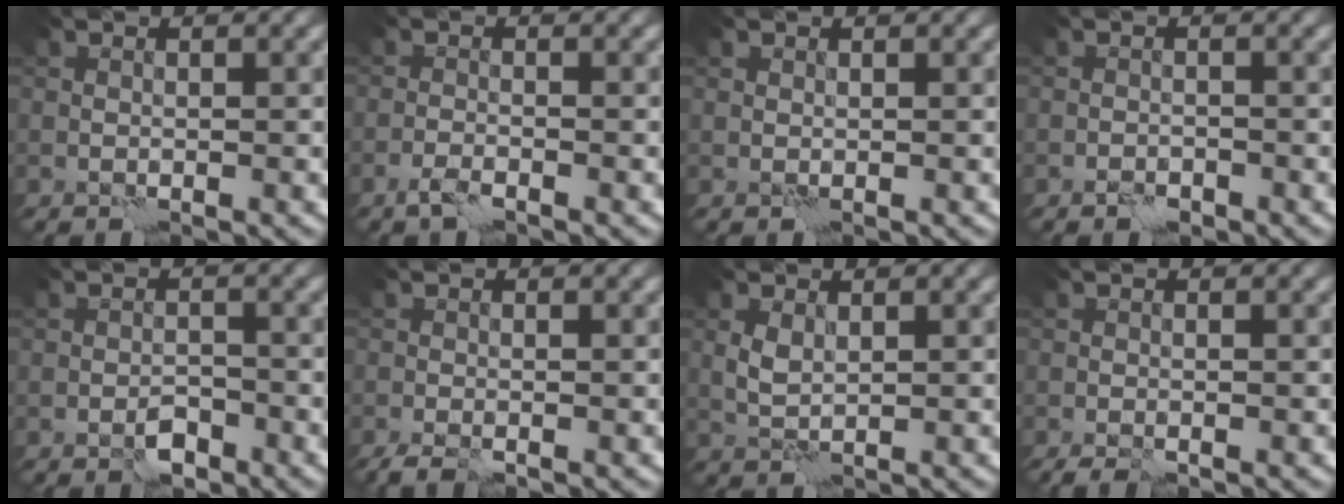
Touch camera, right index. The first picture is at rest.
{"total": 1.1, "force": [-1.0, 0.0, 0.6], "torque": [-0.018, 0.000, -0.023]}
{"total": 0.0}
{"total": 0.9, "force": [-0.8, 0.3, 0.2], "torque": [0.000, 0.002, -0.016]}
{"total": 1.7, "force": [-1.3, 0.7, 0.8], "torque": [-0.010, 0.004, -0.024]}
{"total": 2.4, "force": [-1.8, 0.4, 1.5], "torque": [-0.035, -0.008, -0.037]}
{"total": 1.4, "force": [0.8, 0.7, 0.9], "torque": [-0.027, 0.000, 0.018]}
{"total": 1.5, "force": [-1.1, 0.2, 1.0], "torque": [-0.031, -0.001, -0.022]}